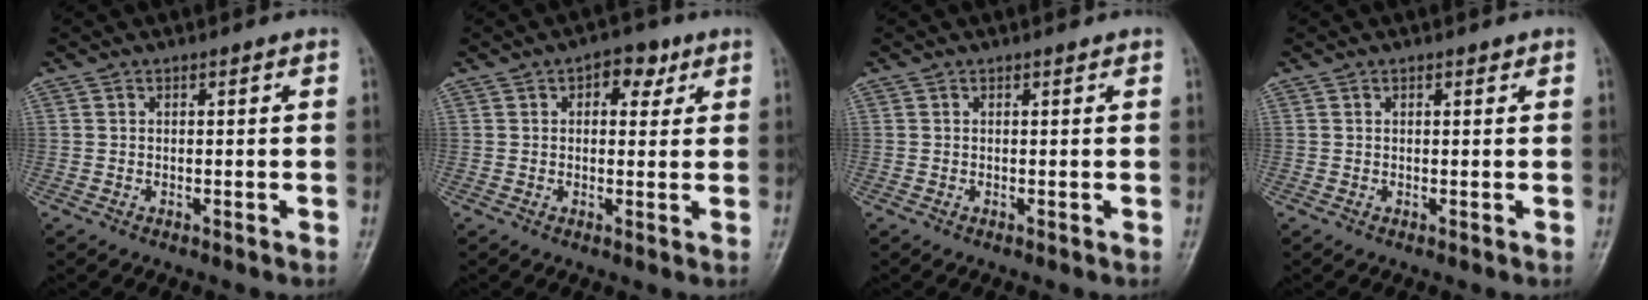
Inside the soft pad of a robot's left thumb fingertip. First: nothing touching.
{"total": 5.2, "force": [2.4, 3.3, 3.3], "torque": [-0.017, -0.002, 0.026]}
{"total": 0.0}
{"total": 0.8, "force": [0.6, 0.4, 0.4], "torque": [-0.004, -0.002, 0.006]}